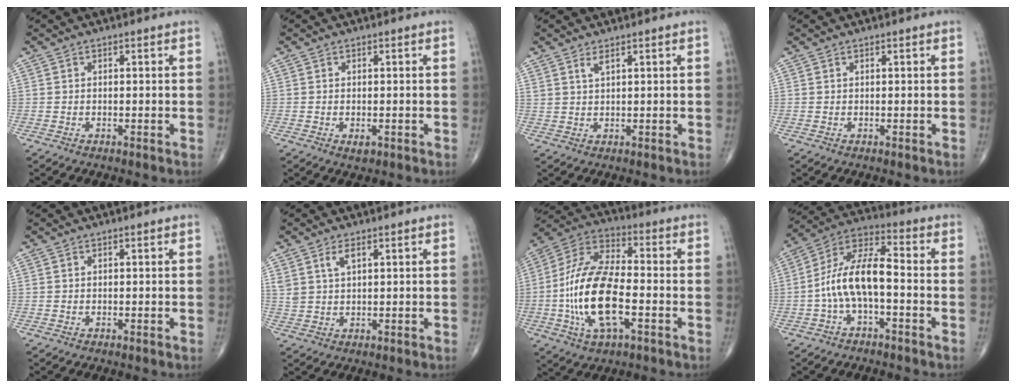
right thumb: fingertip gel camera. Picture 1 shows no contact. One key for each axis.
{"total": 1.6, "fx": -0.6, "fy": 0.9, "fz": 1.2, "tx": -0.018, "ty": -0.001, "tz": -0.008}
{"total": 1.6, "fx": 1.1, "fy": 0.3, "fz": 1.1, "tx": -0.023, "ty": -0.006, "tz": 0.025}
{"total": 0.0}
{"total": 0.0}
{"total": 3.3, "fx": 1.7, "fy": 1.4, "fz": 2.4, "tx": -0.047, "ty": -0.005, "tz": 0.039}
{"total": 18.3, "fx": -3.8, "fy": 8.0, "fz": 16.0, "tx": -0.324, "ty": 0.026, "tz": -0.074}
{"total": 11.5, "fx": -2.3, "fy": 4.8, "fz": 10.3, "tx": -0.198, "ty": 0.049, "tz": -0.050}